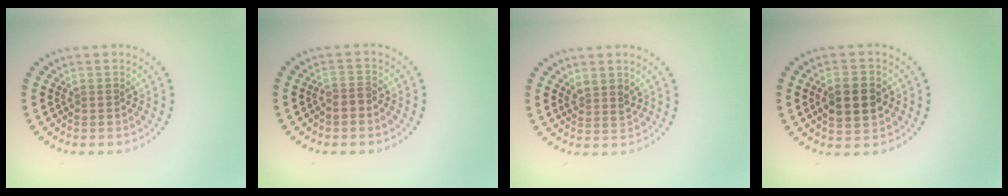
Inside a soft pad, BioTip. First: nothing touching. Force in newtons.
{"total": 1.7, "press": 1.3, "slide": 1.1}
{"total": 1.5, "press": 1.3, "slide": 0.8}
{"total": 4.4, "press": 4.4, "slide": 0.1}